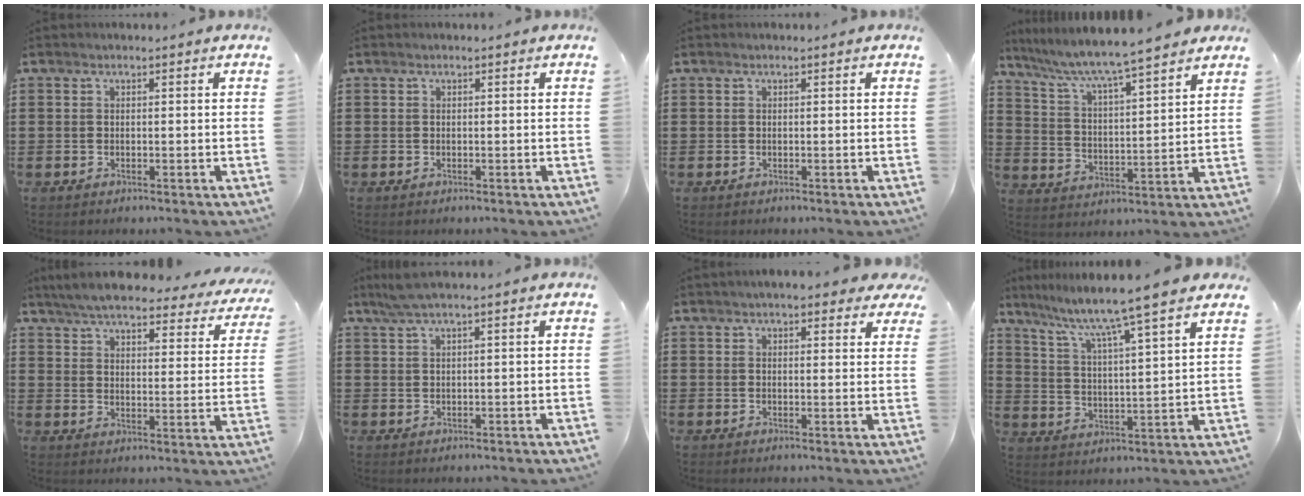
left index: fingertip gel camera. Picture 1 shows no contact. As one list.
[{"total": 0.0}, {"total": 0.0}, {"total": 6.0, "force": [5.4, -0.3, 2.6], "torque": [-0.074, -0.037, 0.086]}, {"total": 6.4, "force": [5.9, 0.5, 2.5], "torque": [-0.075, -0.034, 0.102]}, {"total": 2.4, "force": [1.4, -0.1, 1.9], "torque": [-0.039, 0.000, 0.025]}, {"total": 3.9, "force": [3.3, 0.8, 1.9], "torque": [-0.039, -0.003, 0.058]}, {"total": 7.6, "force": [6.4, -1.1, 4.0], "torque": [-0.103, -0.048, 0.099]}]